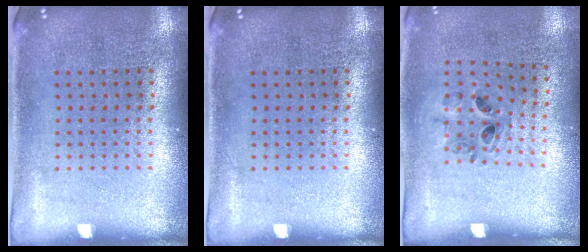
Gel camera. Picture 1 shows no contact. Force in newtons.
{"total": 0.0}
{"total": 0.9, "press": 0.7, "slide": 0.4}